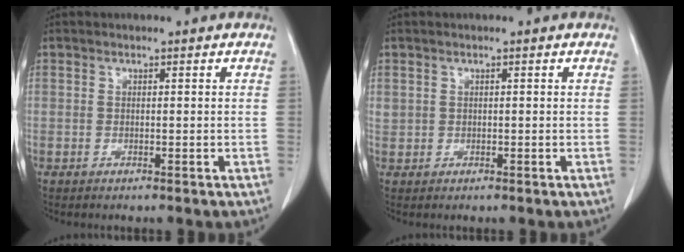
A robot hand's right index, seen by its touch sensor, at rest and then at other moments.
{"total": 1.2, "force": [0.5, 1.1, 0.3], "torque": [-0.005, 0.012, 0.012]}